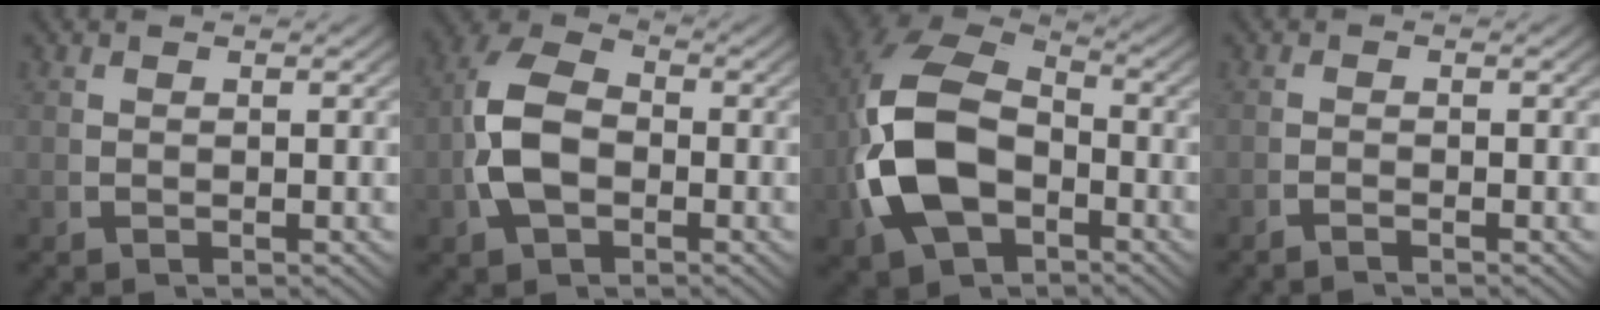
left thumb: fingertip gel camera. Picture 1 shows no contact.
{"total": 8.2, "force": [-0.4, 5.8, 5.7], "torque": [-0.133, -0.019, 0.000]}
{"total": 13.6, "force": [-1.5, 9.8, 9.3], "torque": [-0.230, -0.043, -0.004]}
{"total": 1.0, "force": [-1.0, -0.1, 0.1], "torque": [0.003, -0.002, -0.022]}